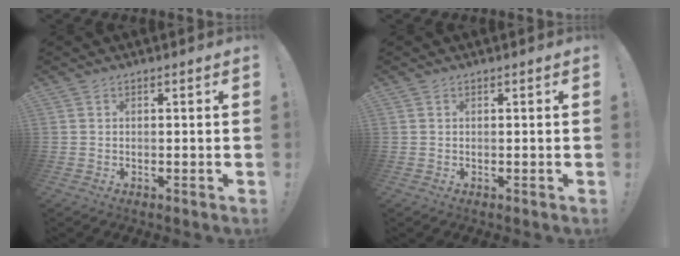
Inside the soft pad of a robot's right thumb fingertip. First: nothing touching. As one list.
[{"total": 0.0}]